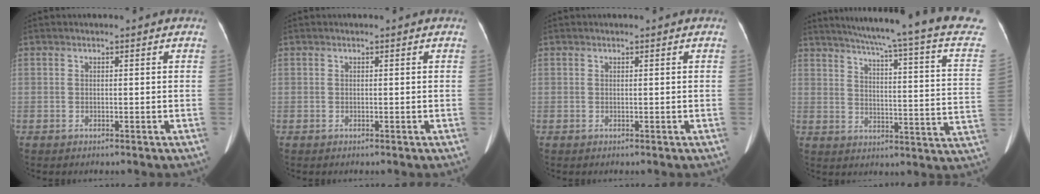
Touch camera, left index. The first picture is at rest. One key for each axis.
{"total": 0.0}
{"total": 0.0}
{"total": 23.4, "fx": 19.2, "fy": -0.1, "fz": 13.3, "tx": -0.193, "ty": -0.055, "tz": 0.222}